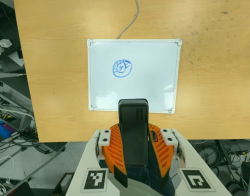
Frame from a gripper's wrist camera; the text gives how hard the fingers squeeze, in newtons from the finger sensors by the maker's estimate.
{"total": 11.0, "left": 8.6, "right": 13.4}